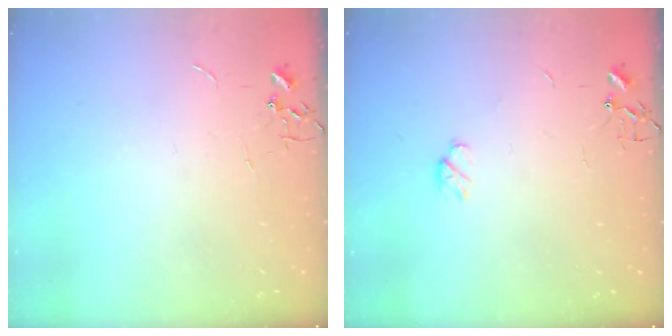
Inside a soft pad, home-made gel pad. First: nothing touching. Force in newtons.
{"total": 4.6, "press": 4.6, "slide": 0.7}